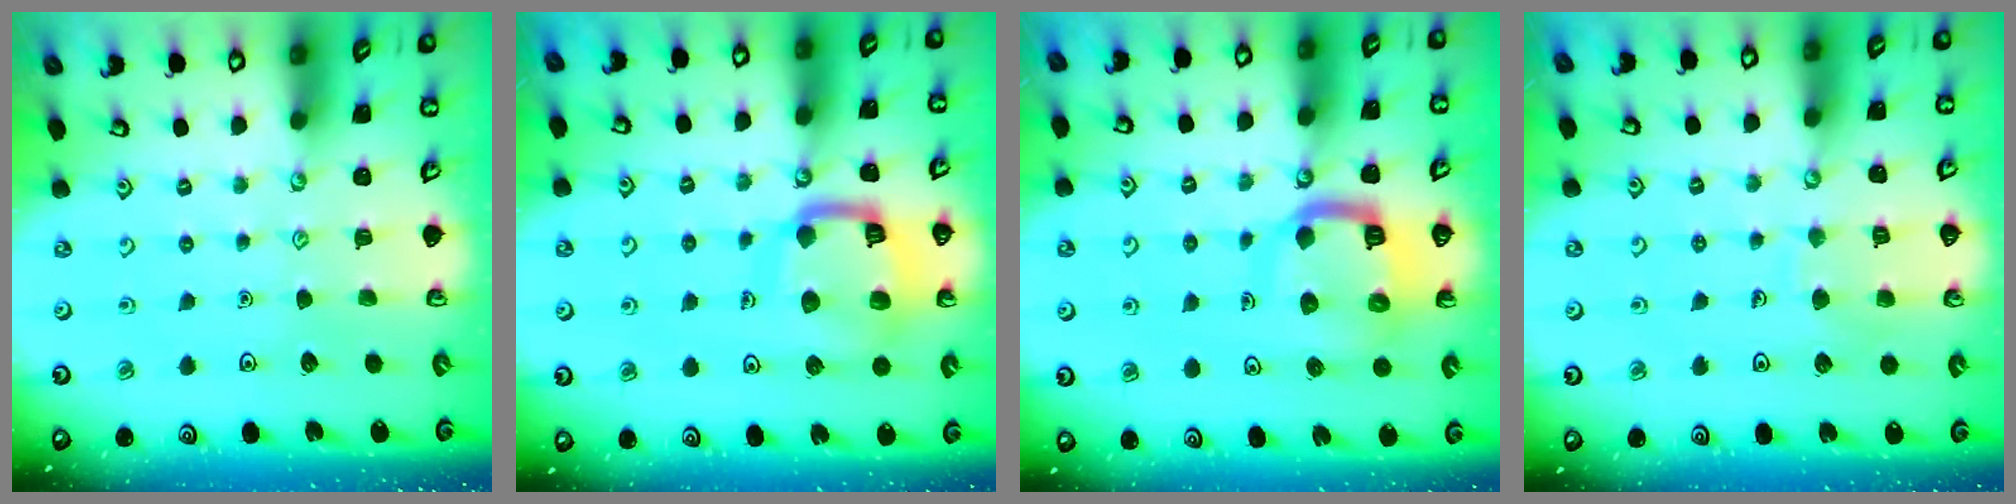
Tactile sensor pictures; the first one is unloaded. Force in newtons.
{"total": 14.3, "press": 14.3, "slide": 1.5}
{"total": 10.7, "press": 10.6, "slide": 1.4}
{"total": 7.8, "press": 7.8, "slide": 0.4}